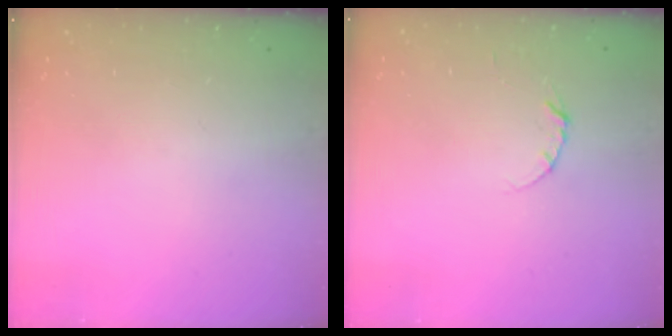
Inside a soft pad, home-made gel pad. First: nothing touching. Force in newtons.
{"total": 3.7, "press": 3.7, "slide": 0.4}